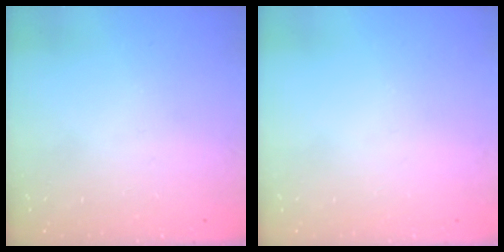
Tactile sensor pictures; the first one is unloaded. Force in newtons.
{"total": 0.0}